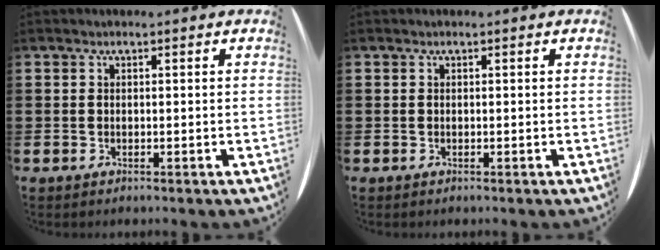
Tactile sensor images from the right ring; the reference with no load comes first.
{"total": 0.0}